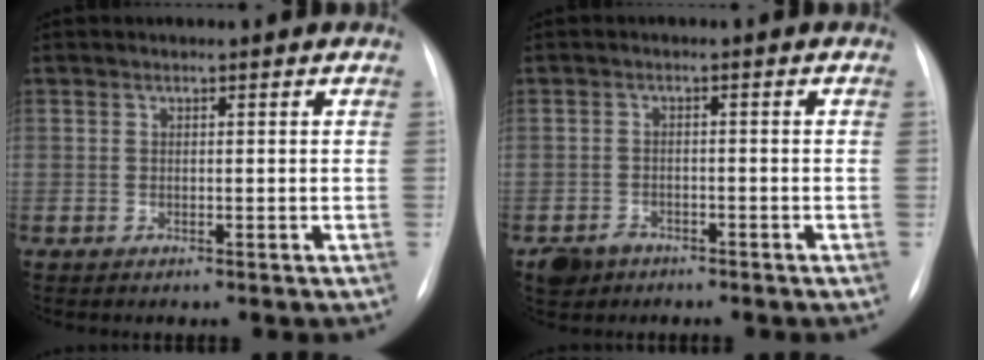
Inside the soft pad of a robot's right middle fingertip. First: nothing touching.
{"total": 3.7, "force": [-2.5, 2.6, 0.9], "torque": [-0.019, 0.002, -0.038]}